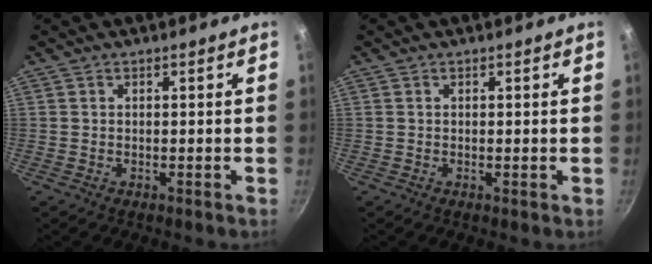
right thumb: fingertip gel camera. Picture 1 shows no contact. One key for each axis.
{"total": 0.0}